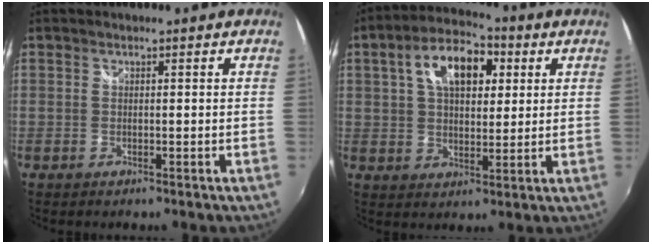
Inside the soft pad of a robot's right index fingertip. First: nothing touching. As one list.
[{"total": 12.4, "force": [4.3, 6.9, 9.4], "torque": [-0.159, 0.033, 0.066]}]